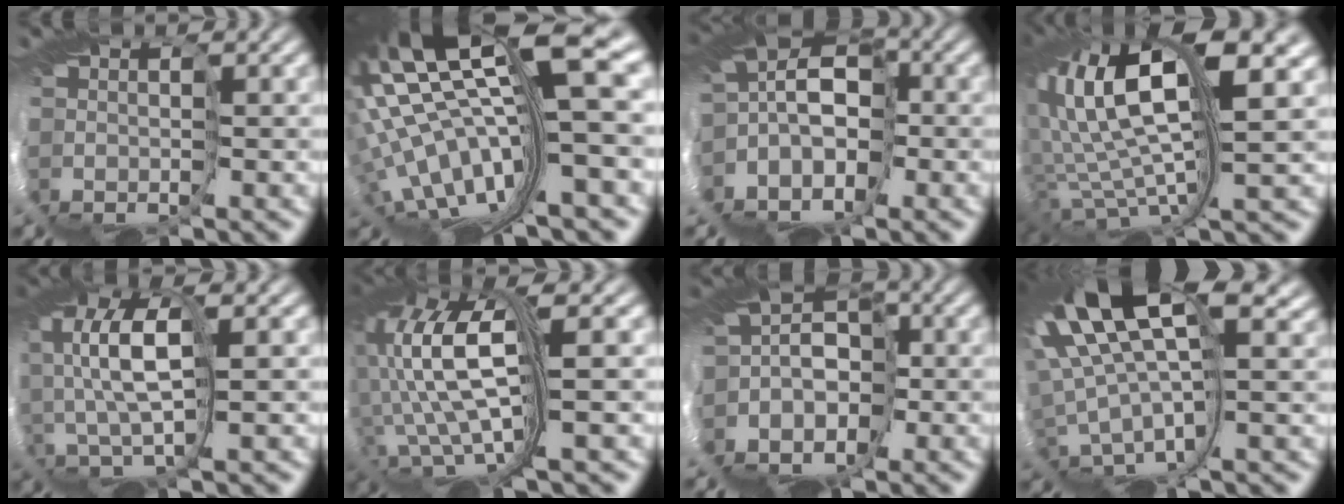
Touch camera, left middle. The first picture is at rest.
{"total": 12.3, "force": [2.1, 1.3, 12.1], "torque": [-0.259, -0.011, 0.072]}
{"total": 4.9, "force": [-3.0, 2.9, 2.6], "torque": [-0.066, 0.018, -0.063]}
{"total": 11.2, "force": [4.6, 2.5, 9.9], "torque": [-0.257, 0.022, 0.090]}
{"total": 3.9, "force": [0.7, -0.9, 3.7], "torque": [-0.126, 0.030, 0.001]}
{"total": 9.2, "force": [-0.3, 1.6, 9.0], "torque": [-0.241, 0.011, 0.004]}
{"total": 5.2, "force": [-3.7, 3.4, 1.5], "torque": [-0.048, 0.017, -0.075]}
{"total": 10.7, "force": [5.2, 2.4, 9.1], "torque": [-0.240, 0.008, 0.107]}